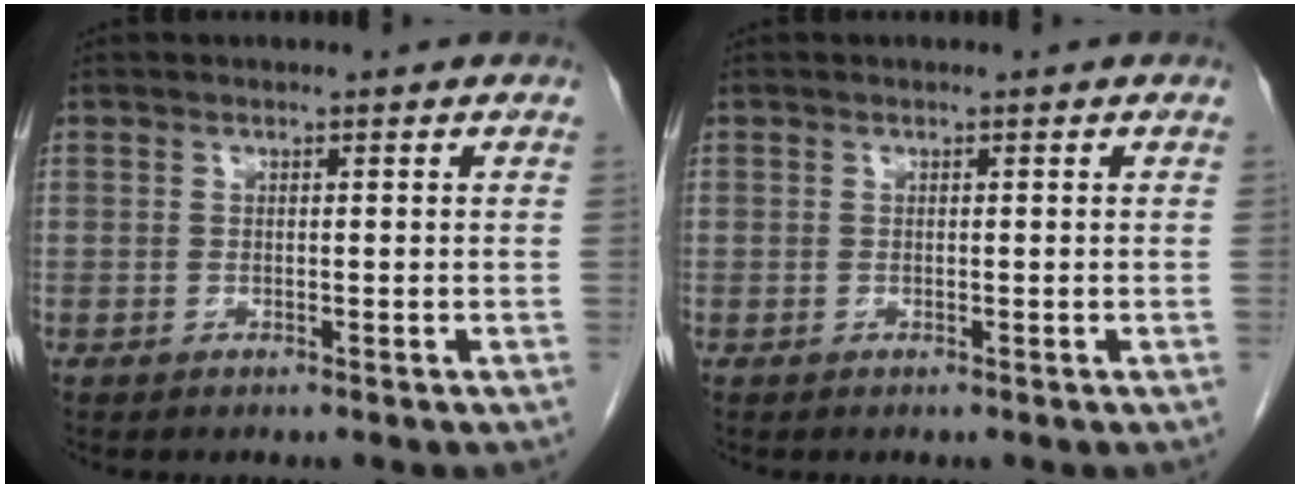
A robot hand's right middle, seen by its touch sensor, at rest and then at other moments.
{"total": 0.0}